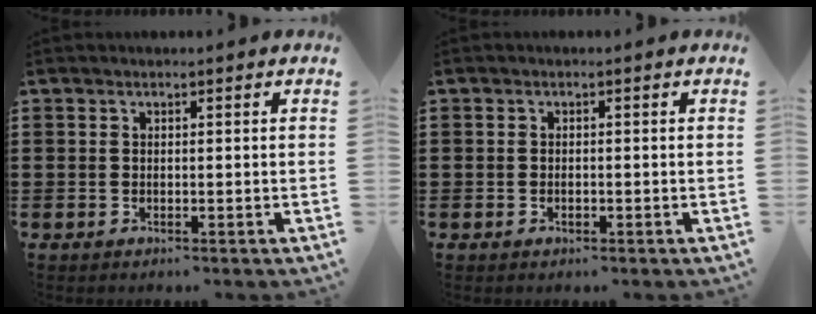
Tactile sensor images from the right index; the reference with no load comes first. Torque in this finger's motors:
{"motor_torque": [0.00, -0.02, 0.00, -0.06]}